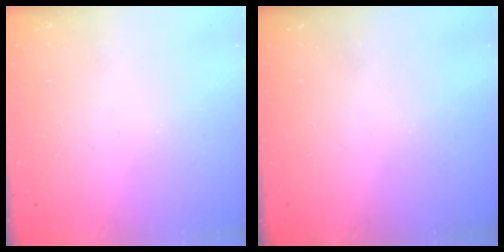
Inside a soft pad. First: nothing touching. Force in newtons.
{"total": 0.0}